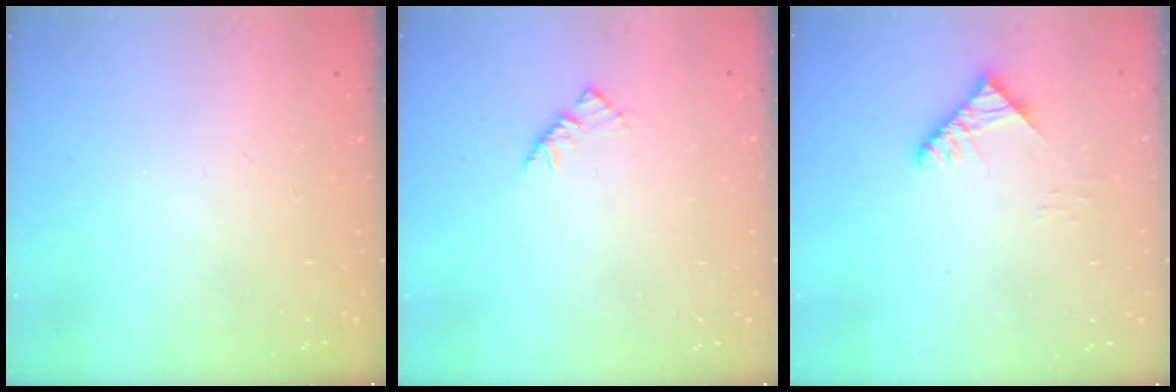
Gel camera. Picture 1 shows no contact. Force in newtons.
{"total": 2.9, "press": 2.8, "slide": 0.7}
{"total": 4.7, "press": 4.7, "slide": 0.9}